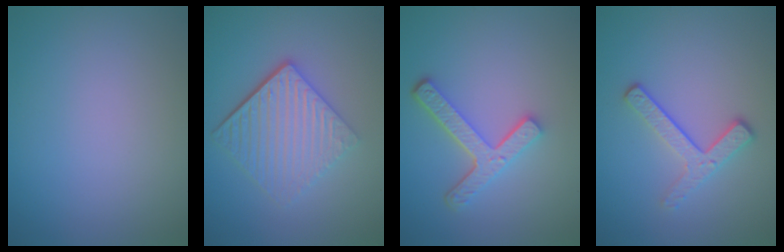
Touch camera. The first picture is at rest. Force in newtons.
{"total": 5.6, "press": 3.9, "slide": 4.1}
{"total": 4.2, "press": 3.3, "slide": 2.7}
{"total": 3.2, "press": 2.4, "slide": 2.2}